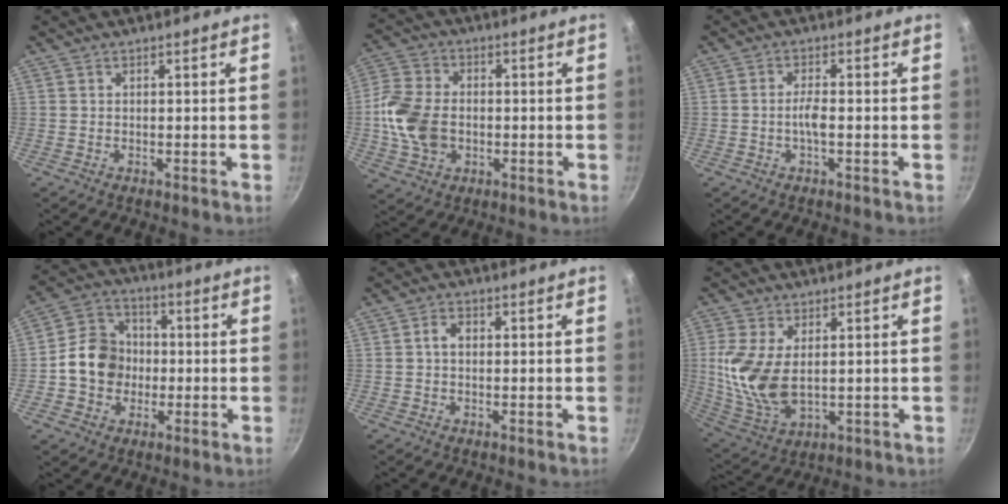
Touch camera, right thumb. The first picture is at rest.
{"total": 12.5, "force": [-1.3, 9.1, 8.6], "torque": [-0.157, 0.012, -0.033]}
{"total": 2.8, "force": [-0.7, 0.7, 2.6], "torque": [-0.053, 0.010, -0.017]}
{"total": 11.5, "force": [-1.1, 9.9, 5.7], "torque": [-0.068, 0.024, -0.036]}
{"total": 2.5, "force": [0.2, 1.8, 1.8], "torque": [-0.023, 0.007, -0.001]}
{"total": 12.7, "force": [1.6, 7.2, 10.3], "torque": [-0.209, -0.015, 0.042]}